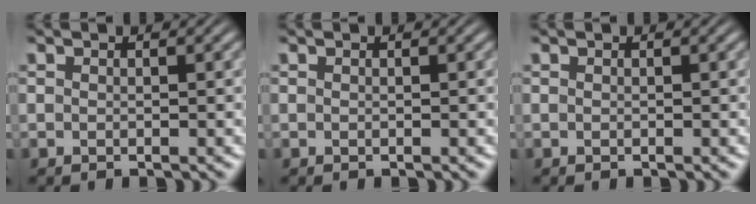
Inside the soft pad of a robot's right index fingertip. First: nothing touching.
{"total": 0.0}
{"total": 0.0}